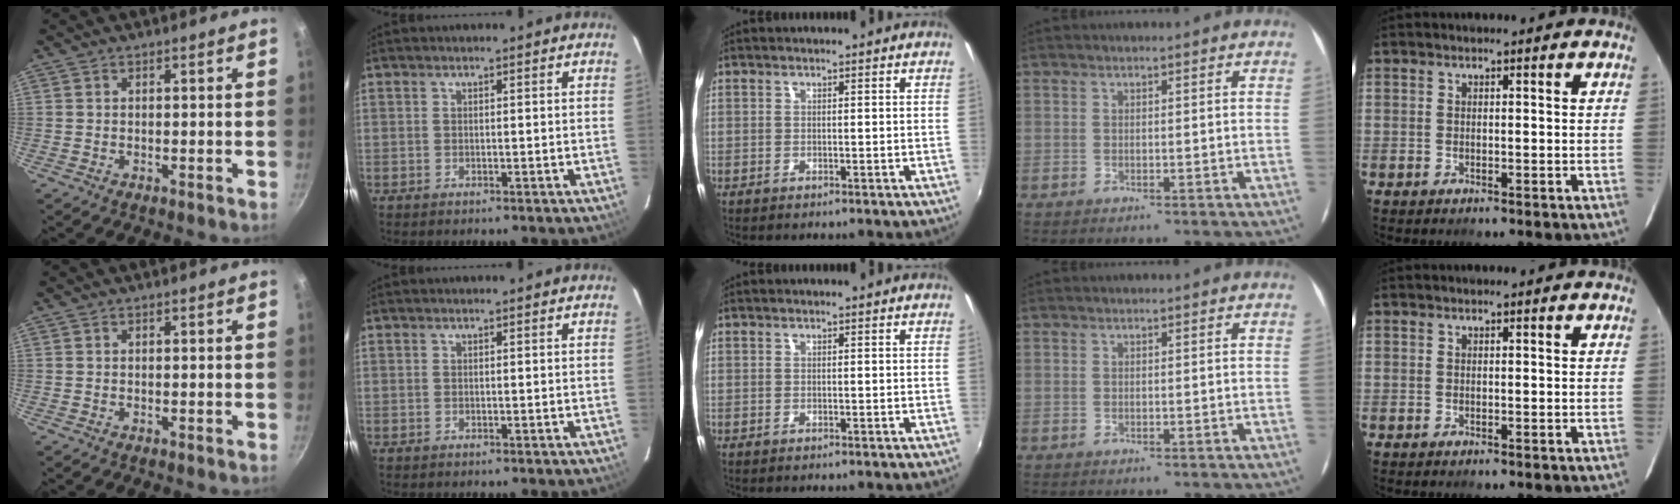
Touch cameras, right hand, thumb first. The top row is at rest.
{}